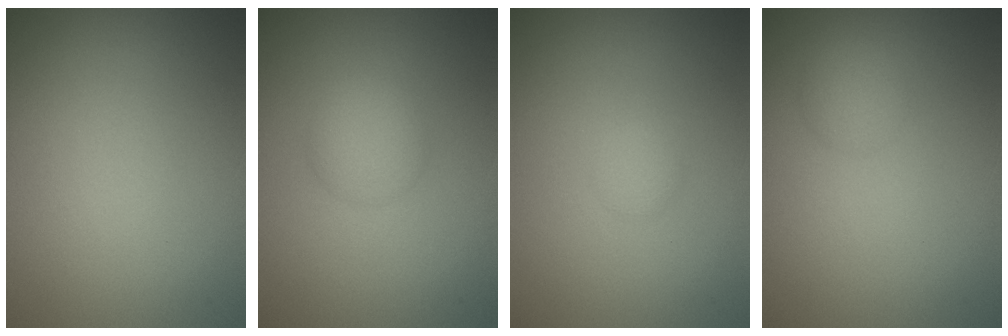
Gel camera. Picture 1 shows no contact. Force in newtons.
{"total": 2.4, "press": 2.4, "slide": 0.1}
{"total": 0.8, "press": 0.8, "slide": 0.1}
{"total": 1.6, "press": 1.6, "slide": 0.1}